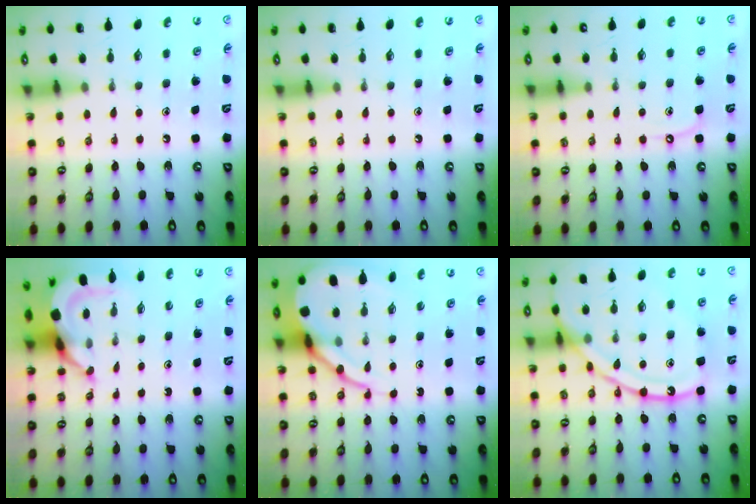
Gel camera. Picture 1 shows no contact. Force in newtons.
{"total": 0.0}
{"total": 5.1, "press": 5.0, "slide": 0.7}
{"total": 6.1, "press": 6.0, "slide": 0.5}
{"total": 12.2, "press": 12.2, "slide": 1.3}
{"total": 17.3, "press": 17.3, "slide": 1.5}